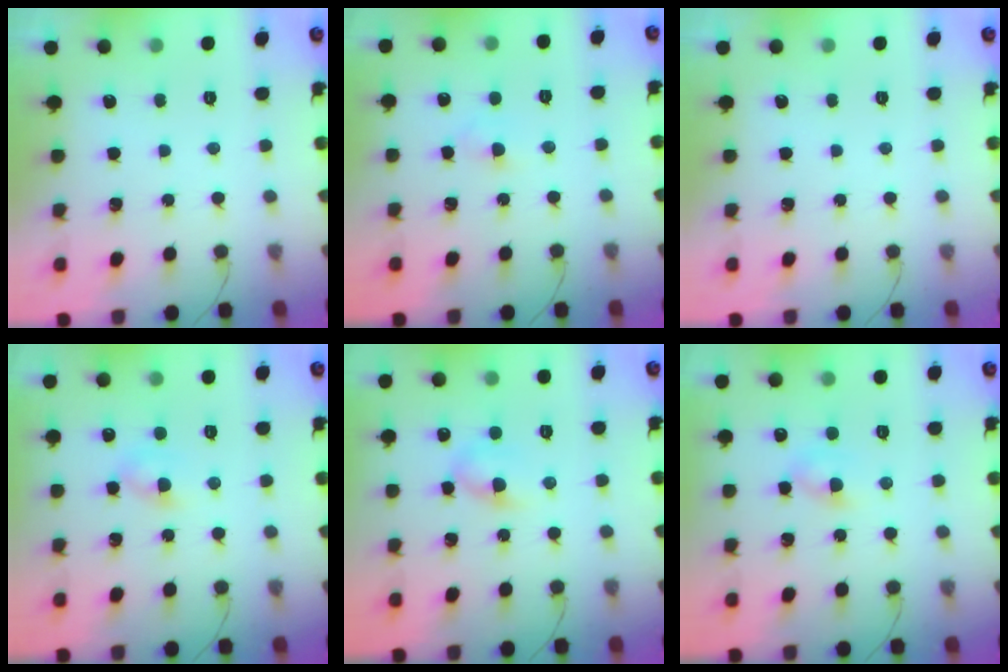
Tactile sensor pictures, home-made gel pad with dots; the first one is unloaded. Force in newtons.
{"total": 2.1, "press": 2.0, "slide": 0.9}
{"total": 0.0}
{"total": 2.2, "press": 2.1, "slide": 0.9}
{"total": 5.5, "press": 5.4, "slide": 1.4}
{"total": 2.2, "press": 2.1, "slide": 0.9}